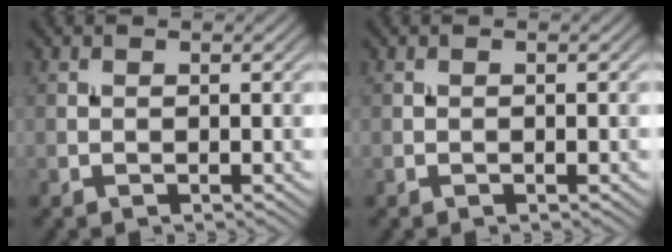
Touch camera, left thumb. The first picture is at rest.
{"total": 0.0}